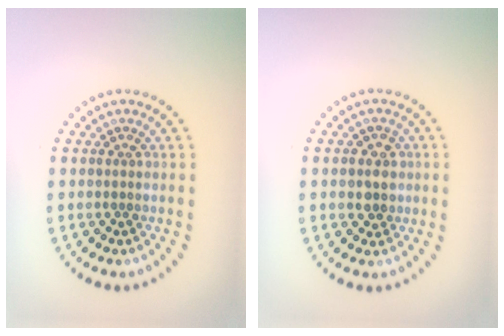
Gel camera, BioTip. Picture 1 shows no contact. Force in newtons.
{"total": 2.3, "press": 2.1, "slide": 0.8}